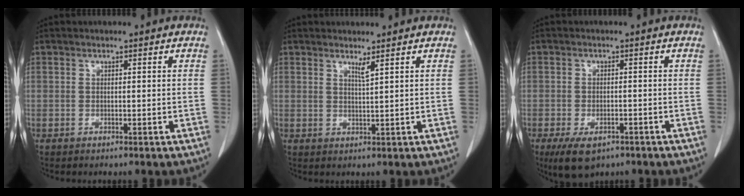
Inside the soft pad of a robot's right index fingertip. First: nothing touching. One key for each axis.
{"total": 1.6, "fx": 1.2, "fy": -0.4, "fz": 0.9, "tx": -0.018, "ty": -0.014, "tz": 0.023}
{"total": 6.1, "fx": -4.0, "fy": 2.8, "fz": 3.7, "tx": -0.065, "ty": -0.008, "tz": -0.061}